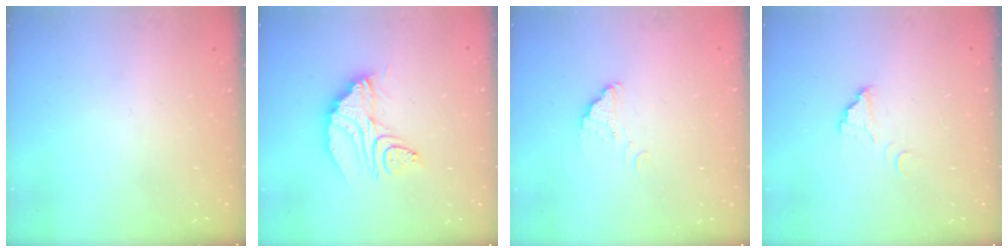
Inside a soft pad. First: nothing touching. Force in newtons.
{"total": 12.7, "press": 12.6, "slide": 0.9}
{"total": 2.2, "press": 2.2, "slide": 0.1}
{"total": 6.0, "press": 6.0, "slide": 0.6}